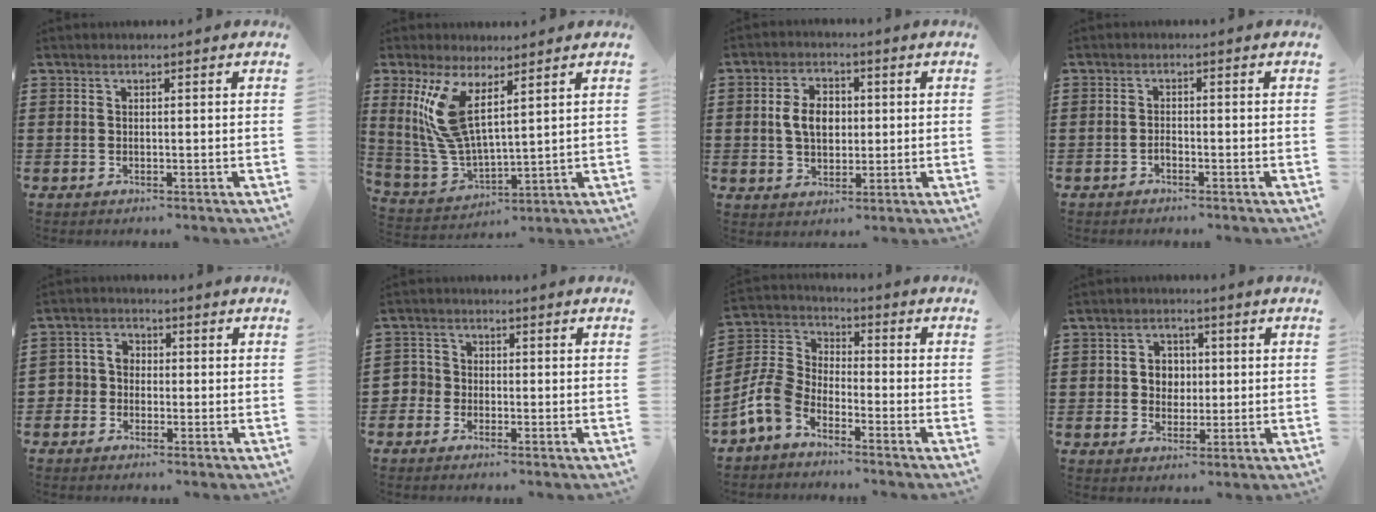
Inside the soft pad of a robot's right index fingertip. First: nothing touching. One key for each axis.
{"total": 9.9, "fx": 4.2, "fy": 3.6, "fz": 8.1, "tx": -0.202, "ty": -0.018, "tz": 0.073}
{"total": 5.8, "fx": 0.5, "fy": 3.9, "fz": 4.2, "tx": -0.089, "ty": 0.009, "tz": 0.001}
{"total": 1.1, "fx": -0.8, "fy": 0.4, "fz": 0.6, "tx": -0.016, "ty": -0.005, "tz": -0.013}
{"total": 3.1, "fx": -1.5, "fy": 2.7, "fz": 0.4, "tx": -0.029, "ty": 0.006, "tz": -0.039}
{"total": 2.5, "fx": -1.5, "fy": 2.1, "fz": 0.1, "tx": -0.021, "ty": 0.003, "tz": -0.038}
{"total": 6.5, "fx": -4.5, "fy": 3.6, "fz": 3.1, "tx": -0.110, "ty": -0.005, "tz": -0.100}
{"total": 4.1, "fx": 0.2, "fy": 3.8, "fz": 1.6, "tx": -0.047, "ty": 0.013, "tz": -0.001}